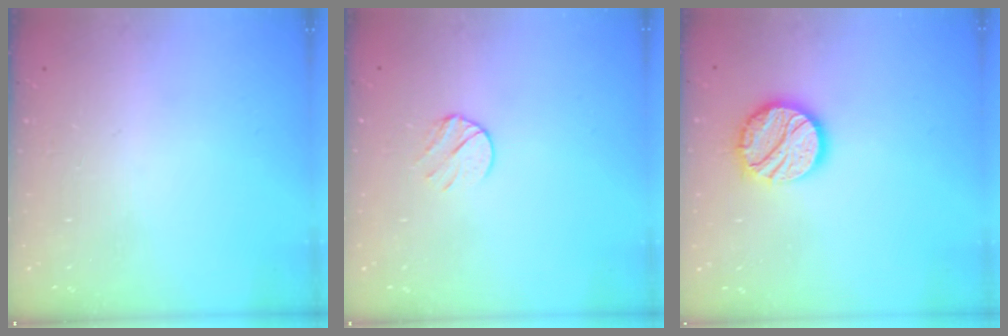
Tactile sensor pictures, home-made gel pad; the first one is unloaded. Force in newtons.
{"total": 6.9, "press": 6.9, "slide": 0.7}
{"total": 13.9, "press": 13.8, "slide": 0.9}